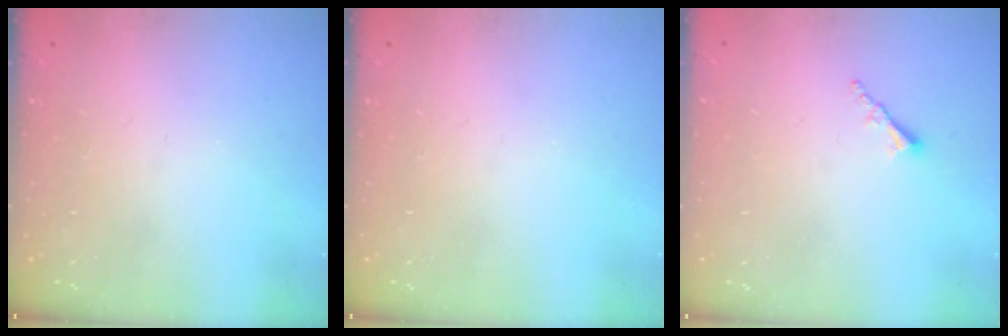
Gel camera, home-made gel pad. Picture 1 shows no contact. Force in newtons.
{"total": 0.0}
{"total": 1.7, "press": 1.7, "slide": 0.3}